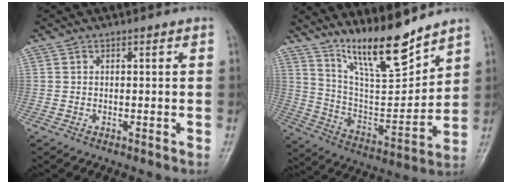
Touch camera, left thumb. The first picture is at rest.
{"total": 15.0, "force": [12.0, 3.0, 8.4], "torque": [-0.118, -0.084, 0.224]}